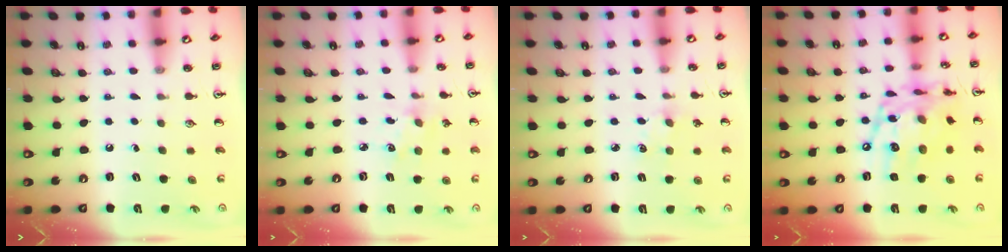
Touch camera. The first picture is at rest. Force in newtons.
{"total": 2.6, "press": 2.5, "slide": 0.5}
{"total": 4.0, "press": 3.9, "slide": 0.5}
{"total": 16.6, "press": 16.6, "slide": 1.4}